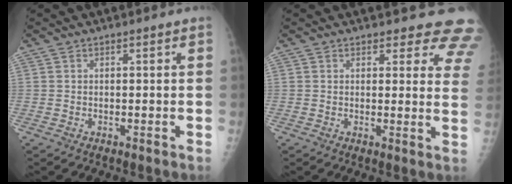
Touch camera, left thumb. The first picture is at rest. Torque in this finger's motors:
{"motor_torque": [0.21, 0.36, 0.15, -0.03, 0.03]}